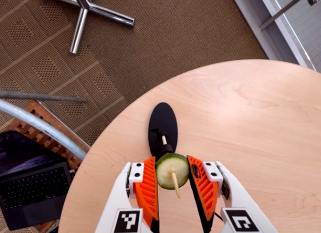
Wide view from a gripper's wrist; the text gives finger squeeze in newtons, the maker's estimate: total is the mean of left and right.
{"total": 8.3, "left": 8.8, "right": 7.9}